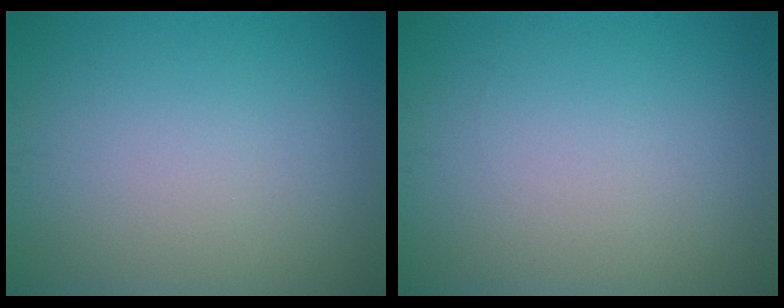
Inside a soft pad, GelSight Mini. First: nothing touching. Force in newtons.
{"total": 0.0}